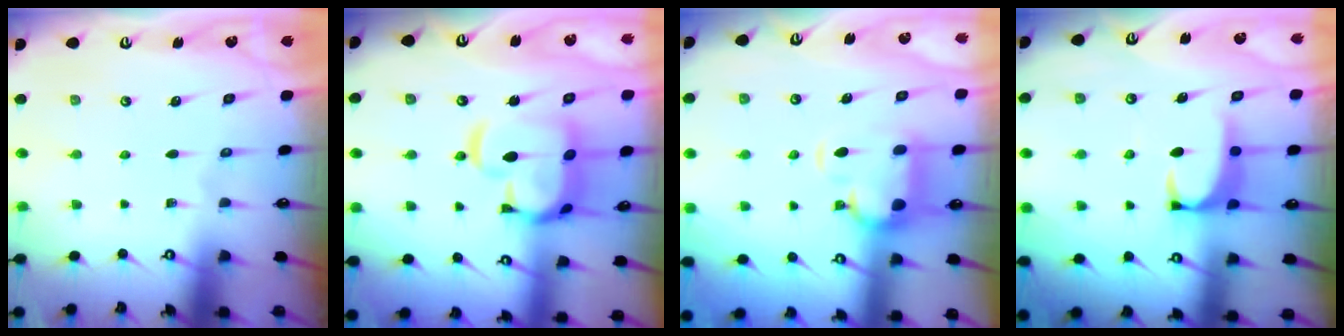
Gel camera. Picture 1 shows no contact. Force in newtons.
{"total": 10.5, "press": 10.4, "slide": 1.6}
{"total": 2.1, "press": 1.6, "slide": 1.3}
{"total": 1.6, "press": 1.6, "slide": 0.4}